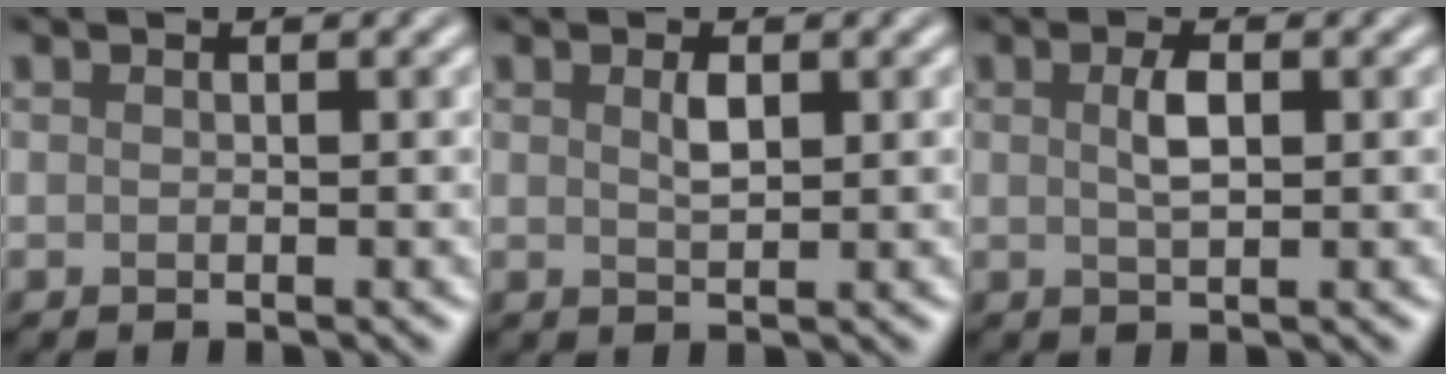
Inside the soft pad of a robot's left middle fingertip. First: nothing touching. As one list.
[{"total": 1.5, "force": [0.6, 0.6, 1.3], "torque": [-0.029, -0.001, 0.013]}, {"total": 2.1, "force": [0.5, 0.8, 1.9], "torque": [-0.041, 0.001, 0.010]}]